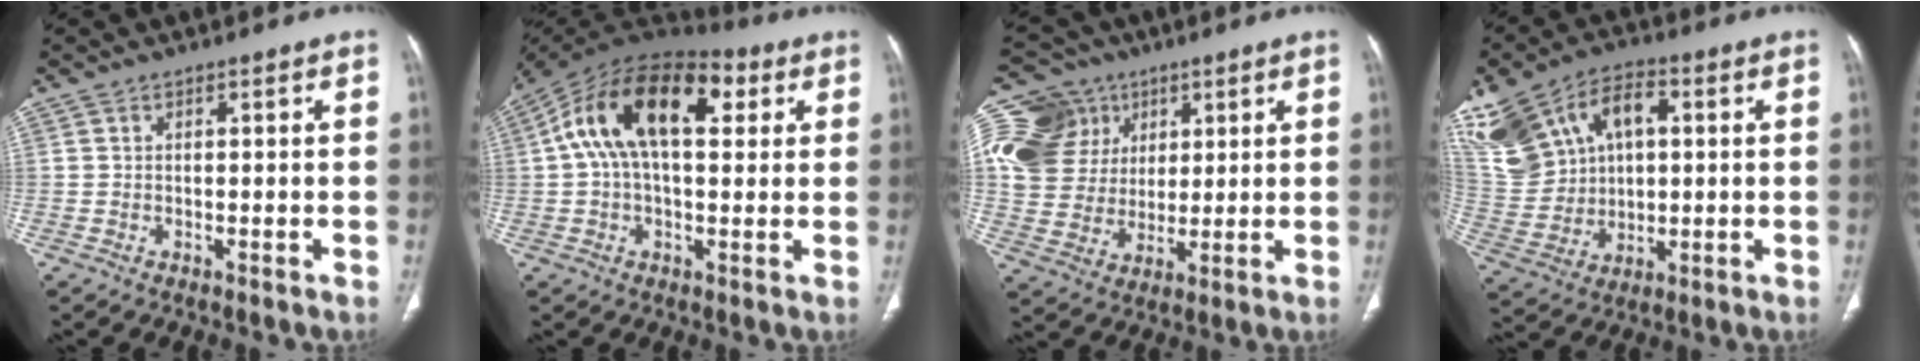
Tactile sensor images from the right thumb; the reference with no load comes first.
{"total": 19.5, "force": [5.2, 10.4, 15.7], "torque": [-0.264, 0.041, 0.077]}
{"total": 20.1, "force": [6.8, 17.0, 8.5], "torque": [-0.175, 0.026, 0.137]}
{"total": 23.9, "force": [7.9, 17.0, 14.7], "torque": [-0.328, 0.044, 0.164]}